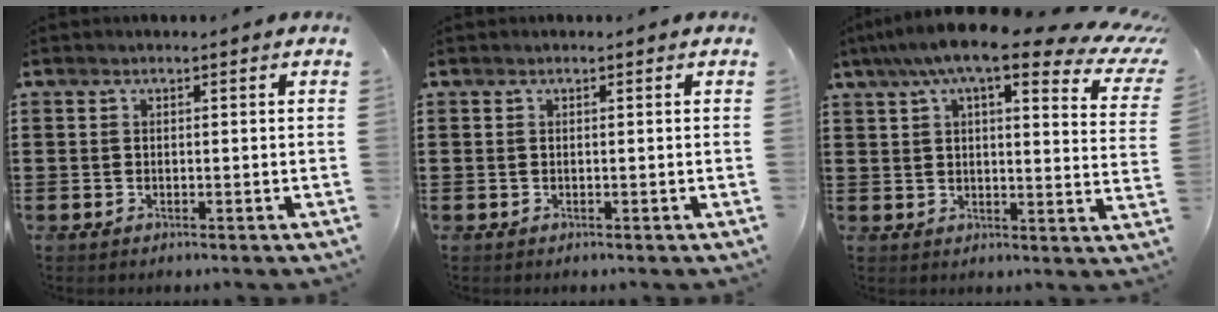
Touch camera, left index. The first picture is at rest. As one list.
[{"total": 0.0}, {"total": 11.1, "force": [7.6, 2.2, 7.7], "torque": [-0.148, -0.024, 0.125]}]